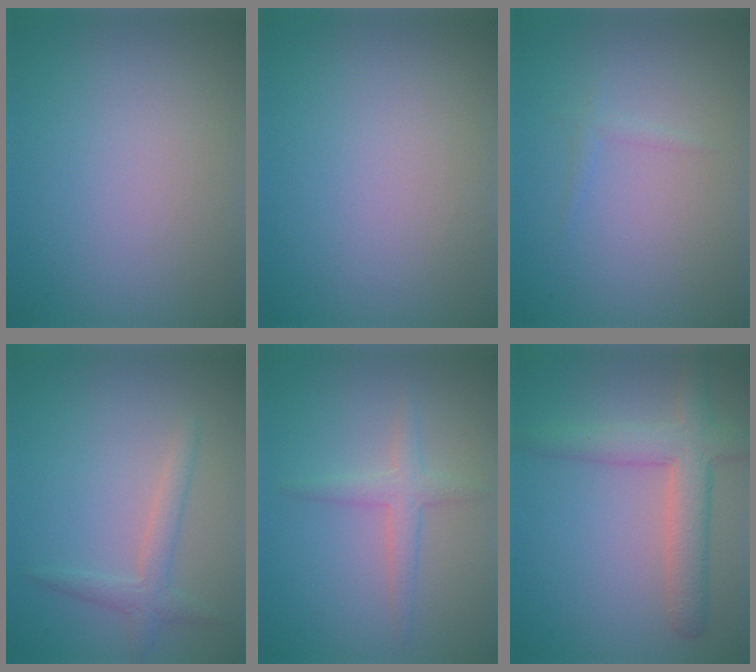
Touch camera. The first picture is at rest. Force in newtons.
{"total": 0.0}
{"total": 0.8, "press": 0.8, "slide": 0.1}
{"total": 2.1, "press": 2.1, "slide": 0.1}
{"total": 2.2, "press": 2.2, "slide": 0.1}
{"total": 5.0, "press": 4.9, "slide": 0.3}